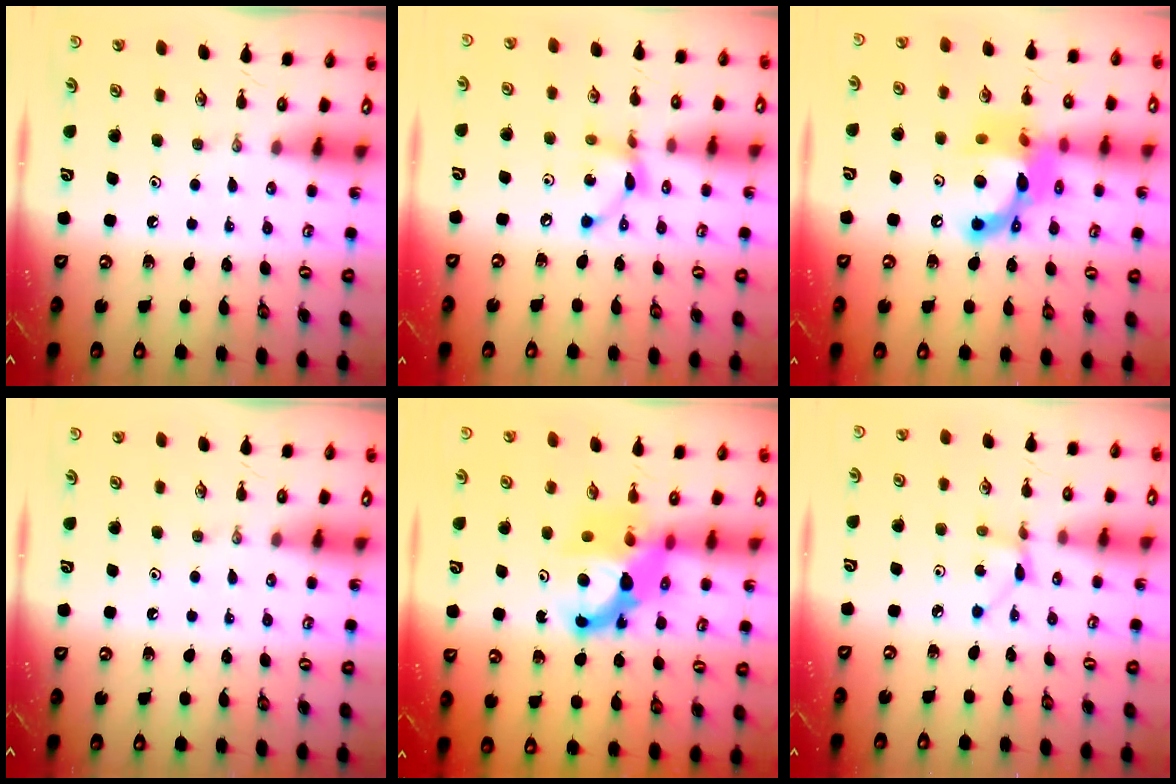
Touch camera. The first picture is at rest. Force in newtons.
{"total": 8.5, "press": 8.5, "slide": 0.4}
{"total": 15.2, "press": 15.2, "slide": 0.3}
{"total": 0.0}
{"total": 11.4, "press": 11.4, "slide": 1.1}
{"total": 3.6, "press": 3.6, "slide": 0.4}